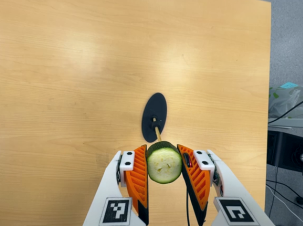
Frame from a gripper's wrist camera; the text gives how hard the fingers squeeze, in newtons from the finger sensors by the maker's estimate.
{"total": 9.3, "left": 8.9, "right": 9.7}